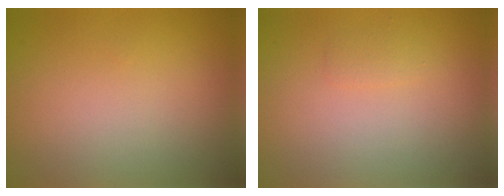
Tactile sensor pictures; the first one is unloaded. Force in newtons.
{"total": 0.7, "press": 0.7, "slide": 0.0}